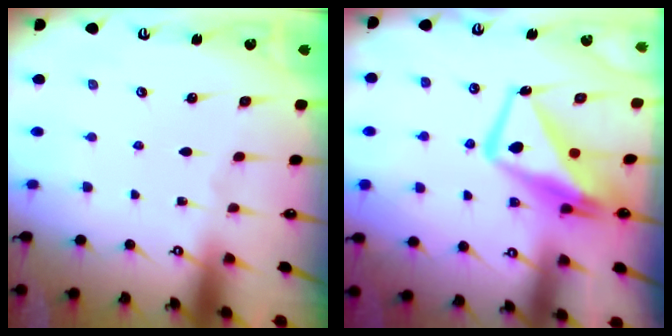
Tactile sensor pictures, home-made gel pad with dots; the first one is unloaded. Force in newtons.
{"total": 12.9, "press": 12.8, "slide": 1.4}